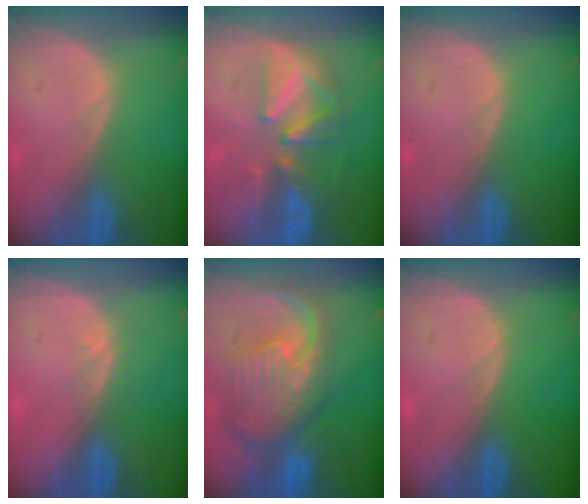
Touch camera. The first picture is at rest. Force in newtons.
{"total": 8.1, "press": 7.9, "slide": 1.9}
{"total": 0.0}
{"total": 1.0, "press": 0.7, "slide": 0.7}
{"total": 11.4, "press": 9.9, "slide": 5.7}
{"total": 0.0}